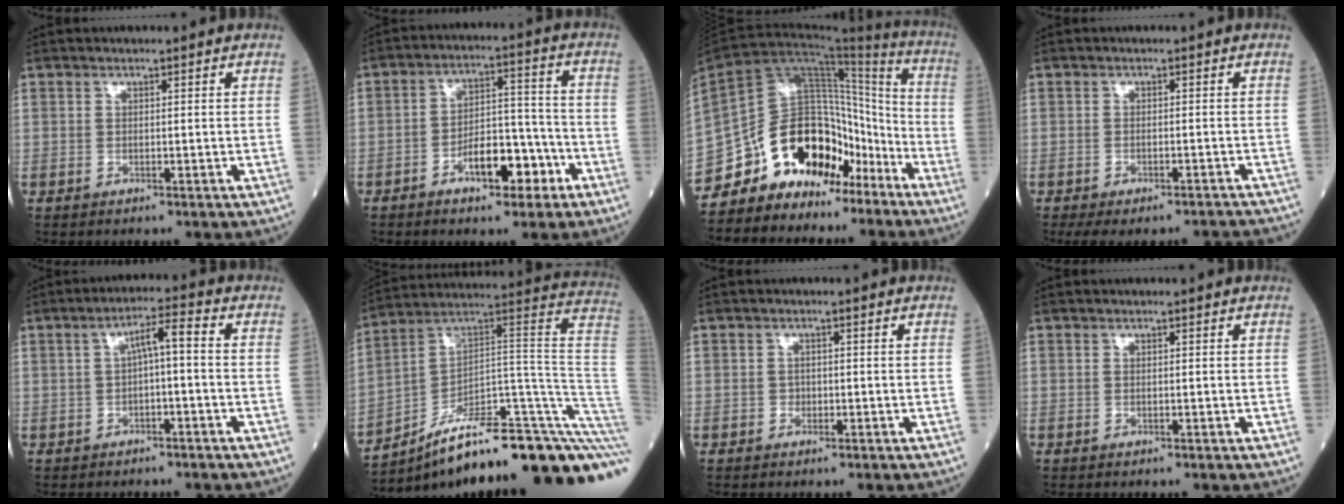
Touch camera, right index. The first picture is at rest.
{"total": 9.1, "force": [-4.6, 3.6, 7.0], "torque": [-0.115, 0.025, -0.071]}
{"total": 17.7, "force": [-12.9, 9.5, 7.5], "torque": [-0.137, 0.078, -0.218]}
{"total": 9.2, "force": [-8.3, 2.1, 3.2], "torque": [-0.041, 0.004, -0.099]}
{"total": 4.2, "force": [-0.2, 0.6, 4.2], "torque": [-0.066, 0.020, -0.003]}
{"total": 30.2, "force": [-21.2, 3.6, 21.2], "torque": [-0.169, 0.036, -0.305]}
{"total": 0.9, "force": [-0.4, 0.8, 0.2], "torque": [0.004, 0.005, -0.008]}
{"total": 0.0}